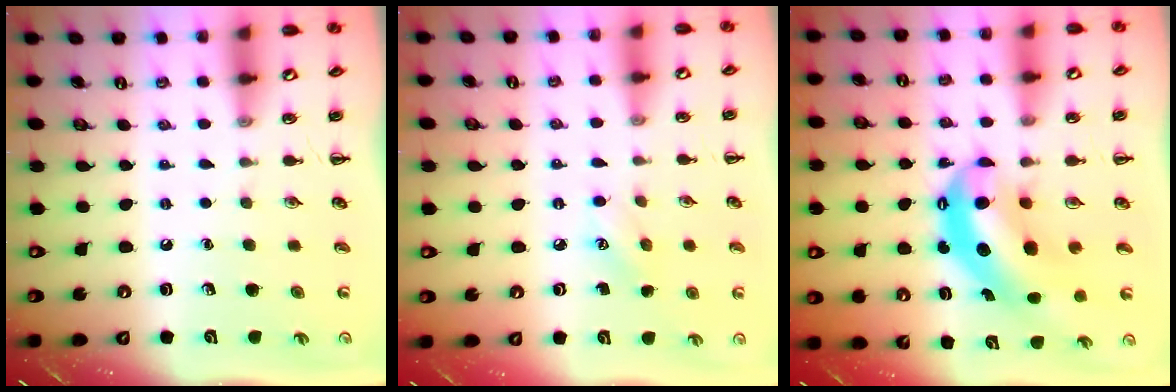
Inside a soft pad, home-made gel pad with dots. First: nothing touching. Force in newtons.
{"total": 5.1, "press": 4.9, "slide": 1.4}
{"total": 8.1, "press": 7.8, "slide": 1.9}